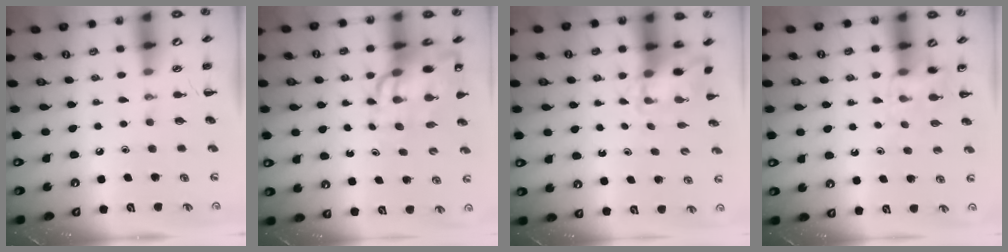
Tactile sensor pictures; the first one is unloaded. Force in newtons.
{"total": 13.0, "press": 12.4, "slide": 3.8}
{"total": 3.1, "press": 3.0, "slide": 0.5}
{"total": 5.7, "press": 5.4, "slide": 1.7}